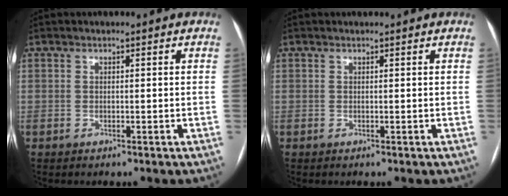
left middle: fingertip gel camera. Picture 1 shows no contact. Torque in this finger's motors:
{"motor_torque": [-0.03, -0.07, 0.01, 0.00]}